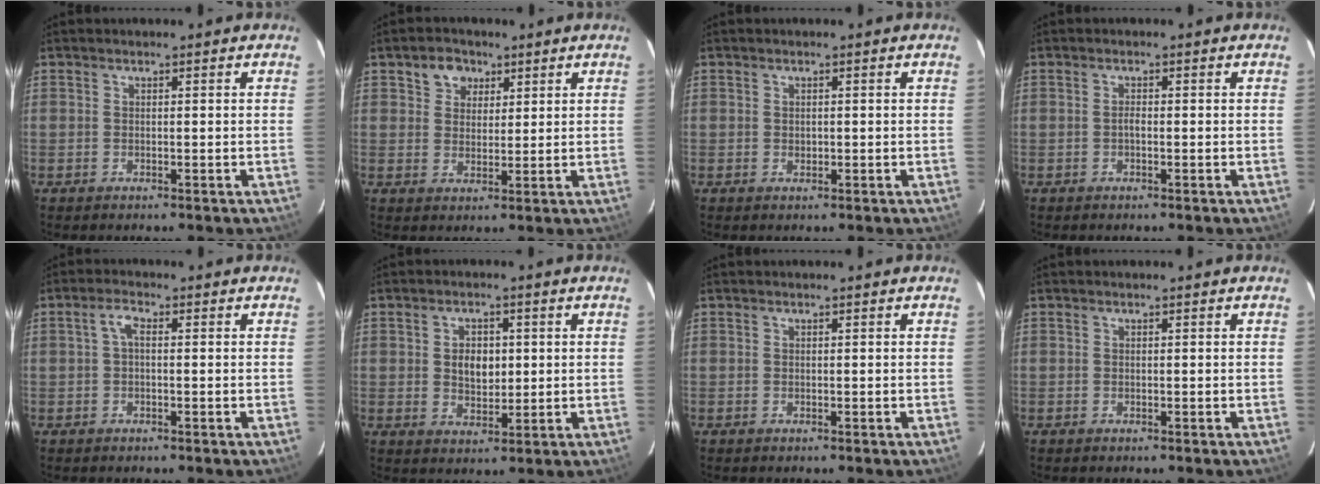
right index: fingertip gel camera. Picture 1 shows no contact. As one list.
[{"total": 4.4, "force": [2.5, 3.2, 1.7], "torque": [-0.023, 0.012, 0.047]}, {"total": 0.7, "force": [0.0, 0.7, 0.2], "torque": [-0.001, 0.001, 0.002]}, {"total": 0.8, "force": [-0.3, 0.3, 0.7], "torque": [-0.013, 0.004, -0.006]}, {"total": 2.2, "force": [0.1, 0.9, 2.0], "torque": [-0.044, 0.009, 0.001]}, {"total": 5.2, "force": [0.7, 3.5, 3.7], "torque": [-0.063, 0.004, 0.016]}, {"total": 0.0}, {"total": 0.0}]